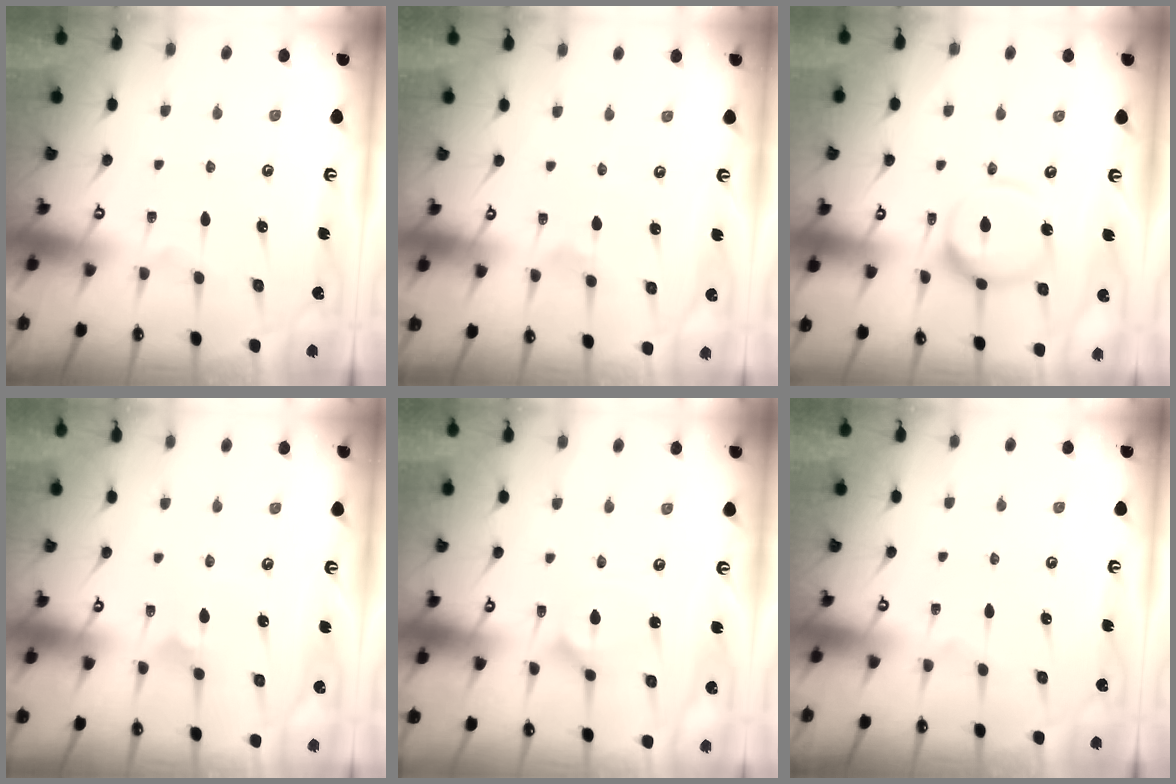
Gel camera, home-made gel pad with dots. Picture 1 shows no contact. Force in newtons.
{"total": 1.2, "press": 1.2, "slide": 0.1}
{"total": 13.7, "press": 13.6, "slide": 1.5}
{"total": 3.3, "press": 3.3, "slide": 0.2}
{"total": 4.3, "press": 4.3, "slide": 0.5}
{"total": 0.0}